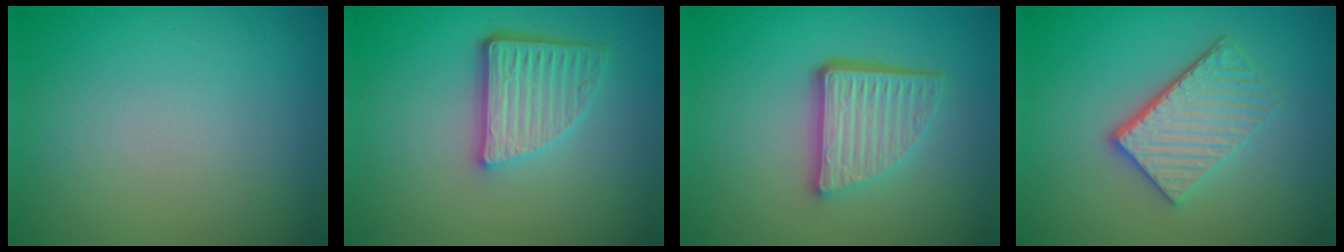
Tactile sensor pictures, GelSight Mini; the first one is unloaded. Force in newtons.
{"total": 4.9, "press": 3.4, "slide": 3.5}
{"total": 5.2, "press": 3.6, "slide": 3.7}
{"total": 4.6, "press": 3.5, "slide": 2.9}